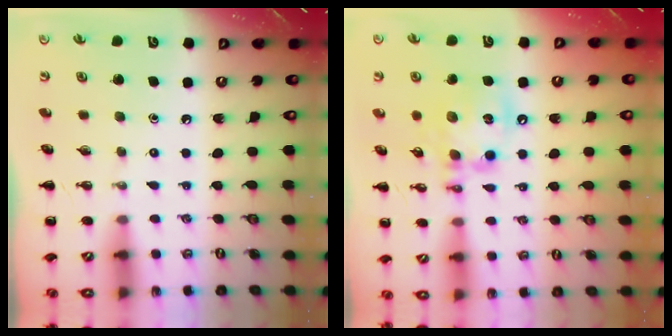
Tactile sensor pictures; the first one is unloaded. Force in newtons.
{"total": 13.2, "press": 13.0, "slide": 2.1}